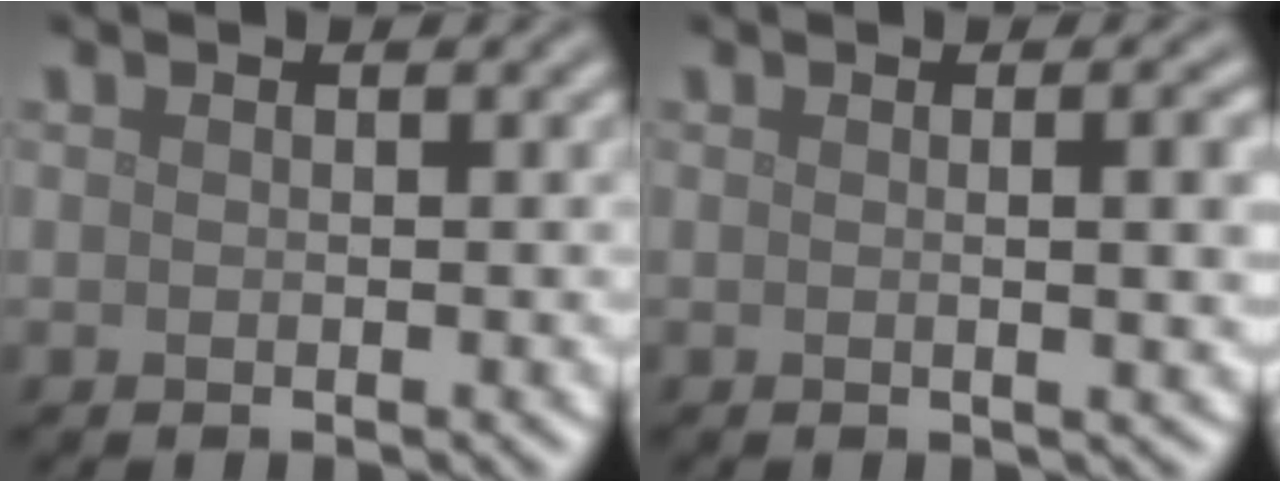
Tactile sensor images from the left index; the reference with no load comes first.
{"total": 3.9, "force": [0.3, 1.2, 3.7], "torque": [-0.038, 0.008, 0.001]}